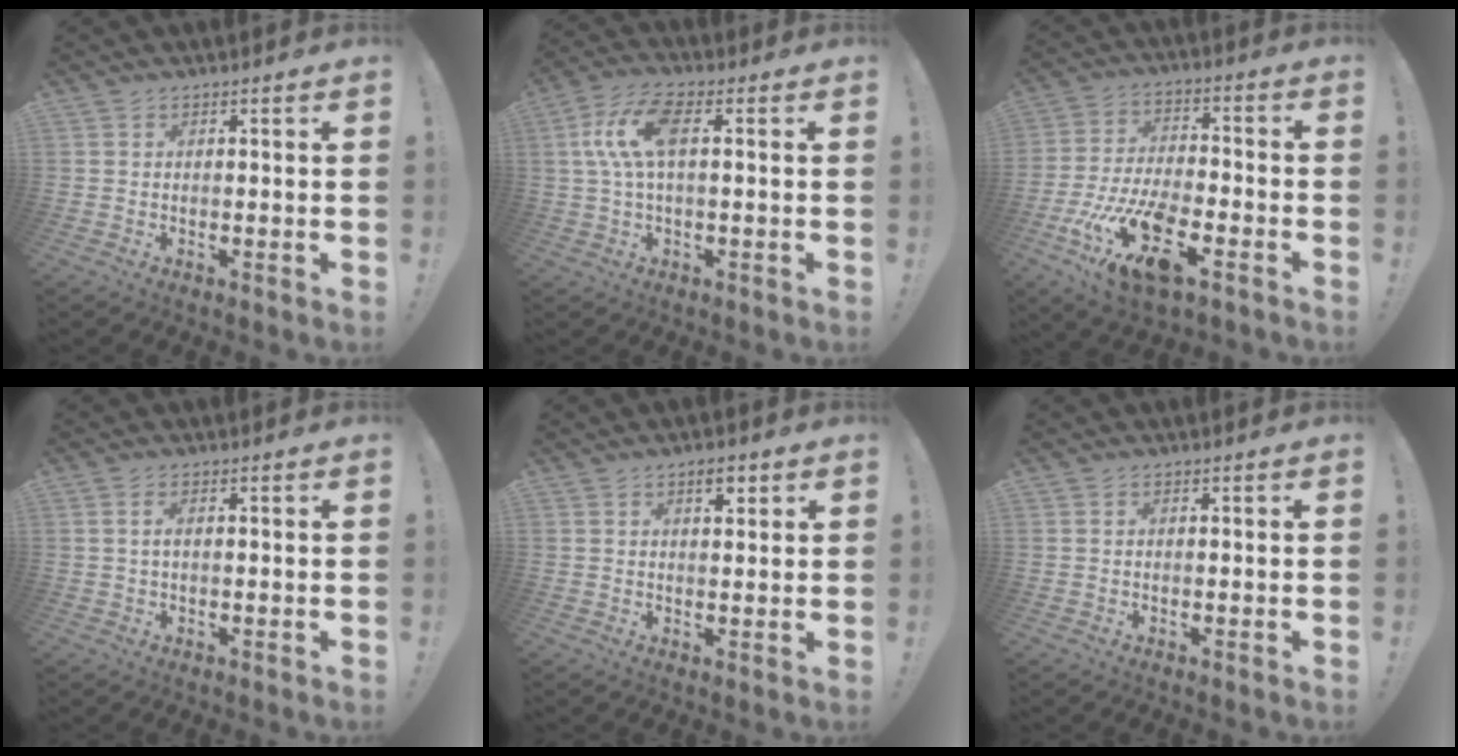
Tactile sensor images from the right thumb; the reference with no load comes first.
{"total": 11.2, "force": [1.7, 4.3, 10.2], "torque": [-0.211, 0.005, 0.029]}
{"total": 18.8, "force": [-9.3, 8.3, 14.0], "torque": [-0.273, 0.043, -0.154]}
{"total": 1.8, "force": [0.3, 0.6, 1.7], "torque": [-0.036, 0.004, 0.005]}
{"total": 3.9, "force": [2.3, 1.5, 2.7], "torque": [-0.026, -0.007, 0.033]}
{"total": 0.0}